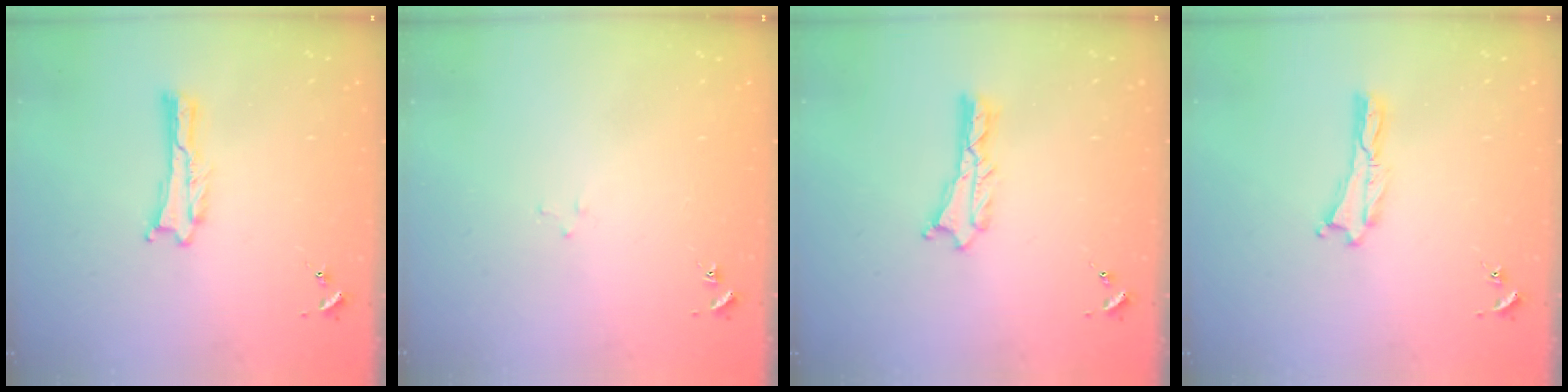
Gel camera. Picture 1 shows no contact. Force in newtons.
{"total": 1.6, "press": 1.6, "slide": 0.1}
{"total": 0.7, "press": 0.6, "slide": 0.2}
{"total": 0.0}